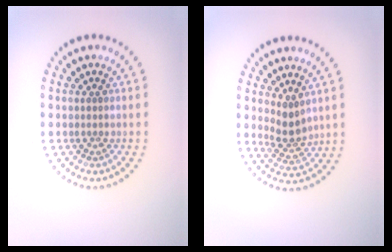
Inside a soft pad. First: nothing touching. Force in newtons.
{"total": 2.3, "press": 1.9, "slide": 1.3}